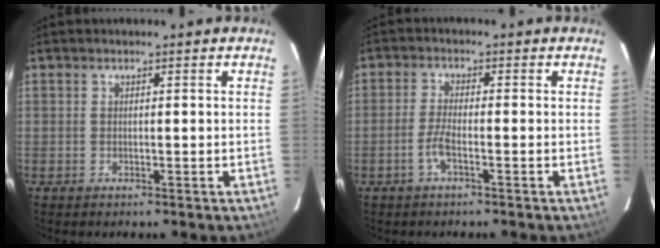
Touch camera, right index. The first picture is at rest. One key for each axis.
{"total": 3.2, "fx": -1.7, "fy": 0.5, "fz": 2.7, "tx": -0.065, "ty": 0.001, "tz": -0.037}